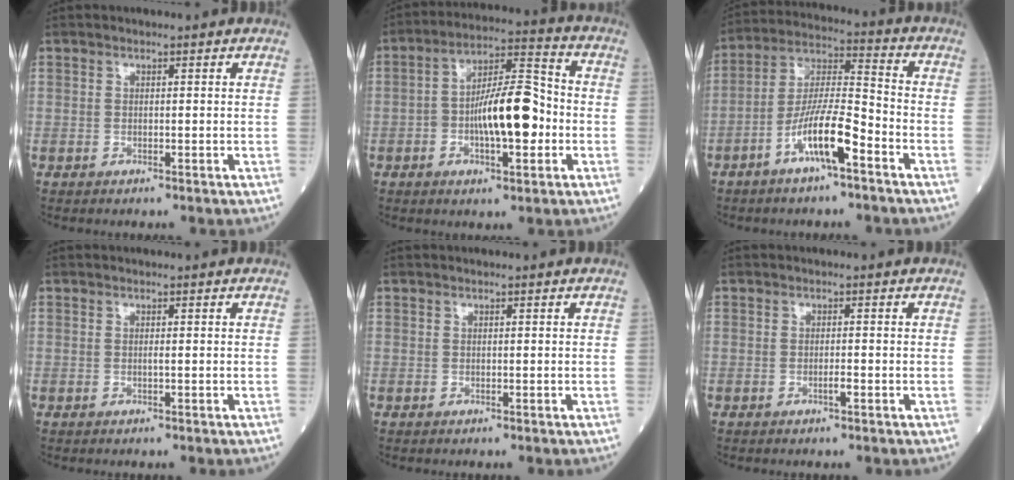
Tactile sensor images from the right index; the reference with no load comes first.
{"total": 11.9, "force": [-2.1, 3.6, 11.2], "torque": [-0.195, 0.025, -0.030]}
{"total": 10.5, "force": [-5.2, 1.5, 8.9], "torque": [-0.174, 0.005, -0.096]}
{"total": 0.0}
{"total": 0.0}
{"total": 0.9, "force": [-0.4, 0.1, 0.8], "torque": [-0.016, 0.002, -0.005]}